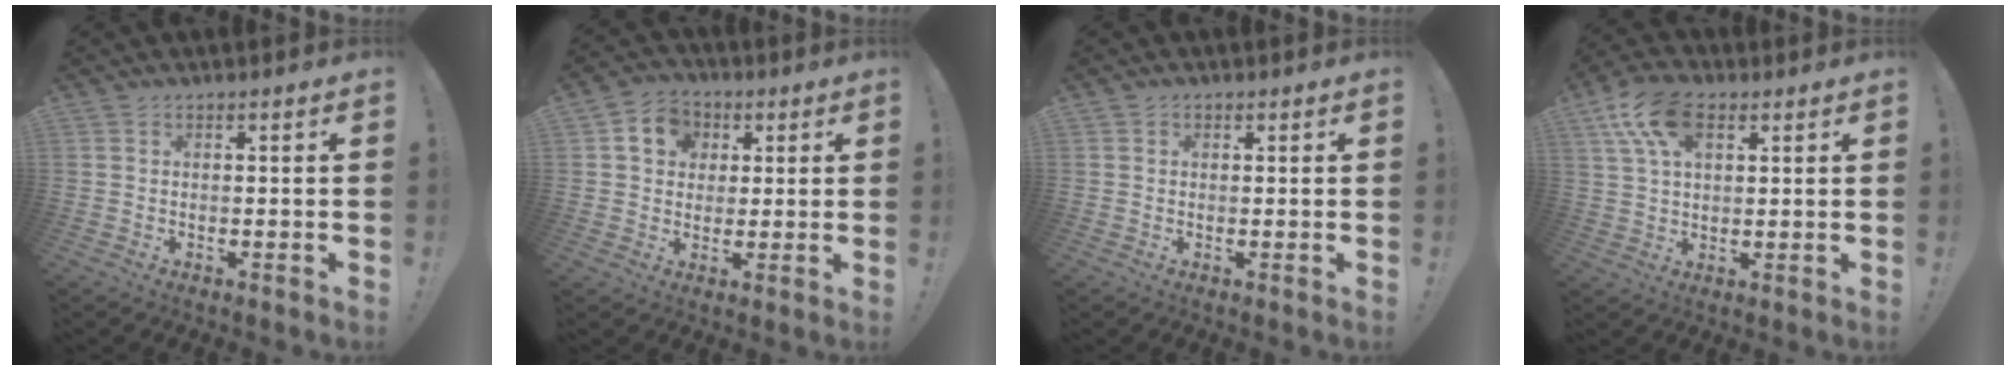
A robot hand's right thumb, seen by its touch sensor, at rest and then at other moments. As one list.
[{"total": 8.2, "force": [2.4, 7.2, 3.1], "torque": [-0.046, 0.001, 0.050]}, {"total": 0.6, "force": [0.3, 0.5, 0.1], "torque": [-0.001, 0.001, 0.006]}, {"total": 13.4, "force": [5.8, 7.6, 9.4], "torque": [-0.166, -0.007, 0.109]}]